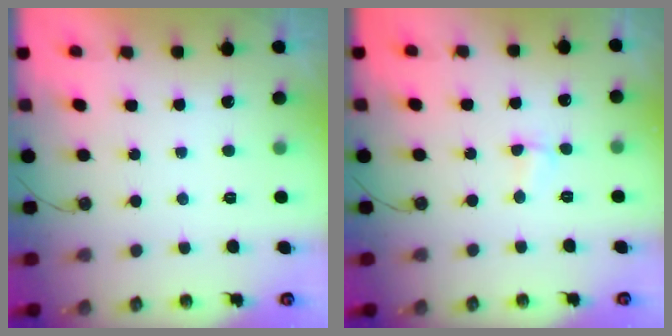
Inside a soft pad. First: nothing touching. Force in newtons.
{"total": 3.2, "press": 3.1, "slide": 0.7}